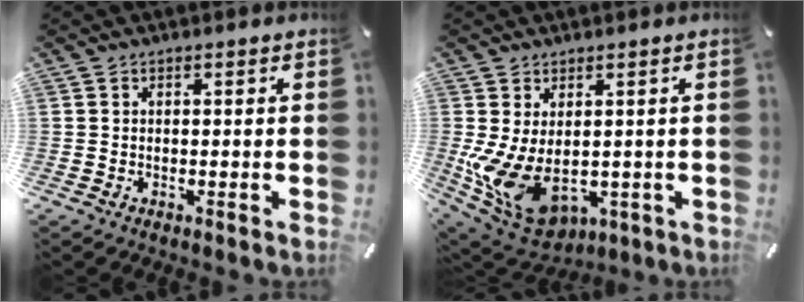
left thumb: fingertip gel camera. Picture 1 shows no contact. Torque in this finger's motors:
{"motor_torque": [2.02, 2.28, 1.32, -0.29, 0.54]}